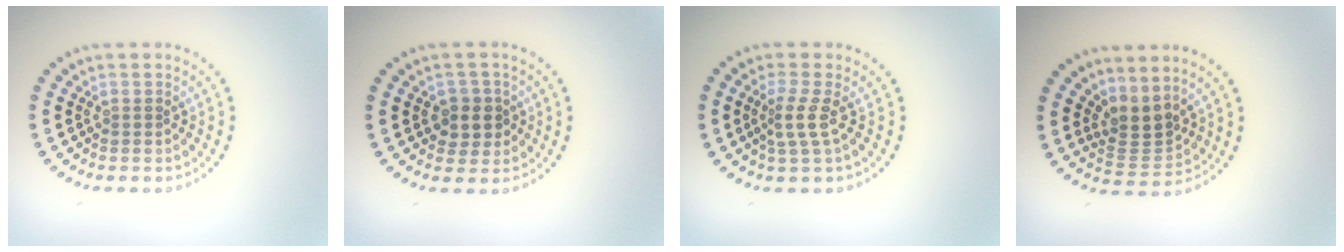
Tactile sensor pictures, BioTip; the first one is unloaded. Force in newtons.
{"total": 2.6, "press": 2.5, "slide": 0.9}
{"total": 2.3, "press": 1.6, "slide": 1.7}
{"total": 2.8, "press": 1.9, "slide": 2.1}